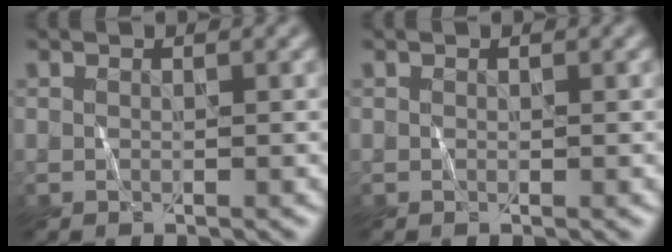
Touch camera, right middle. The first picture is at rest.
{"total": 0.0}